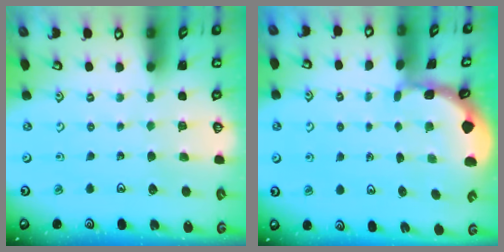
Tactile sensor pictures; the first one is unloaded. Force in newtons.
{"total": 1.5, "press": 1.5, "slide": 0.2}